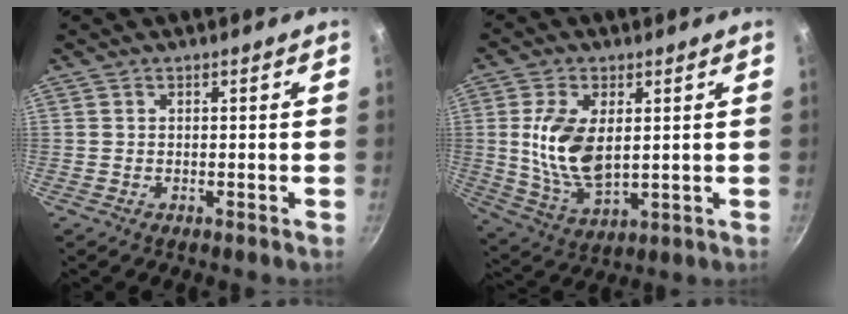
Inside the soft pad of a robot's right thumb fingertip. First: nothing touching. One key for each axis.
{"total": 12.2, "fx": 1.7, "fy": 6.5, "fz": 10.2, "tx": -0.193, "ty": -0.017, "tz": 0.044}